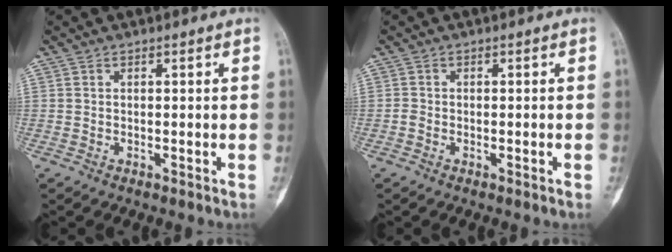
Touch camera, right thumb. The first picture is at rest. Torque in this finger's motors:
{"motor_torque": [0.71, -0.16, -0.02, -0.40, -0.04]}